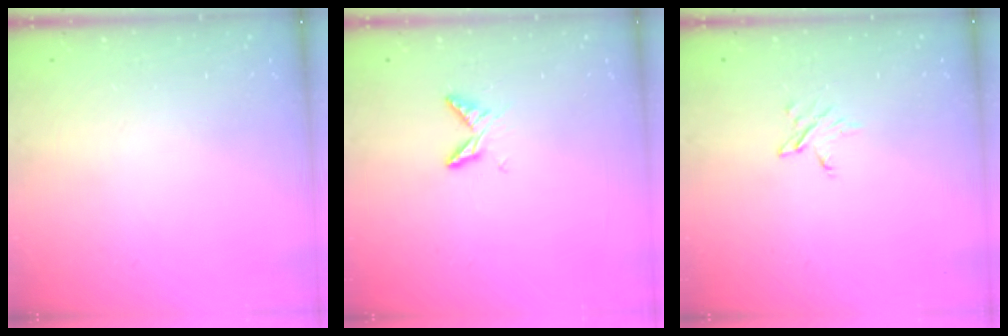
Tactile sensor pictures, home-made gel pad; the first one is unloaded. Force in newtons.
{"total": 5.8, "press": 5.8, "slide": 0.6}
{"total": 4.0, "press": 4.0, "slide": 0.5}